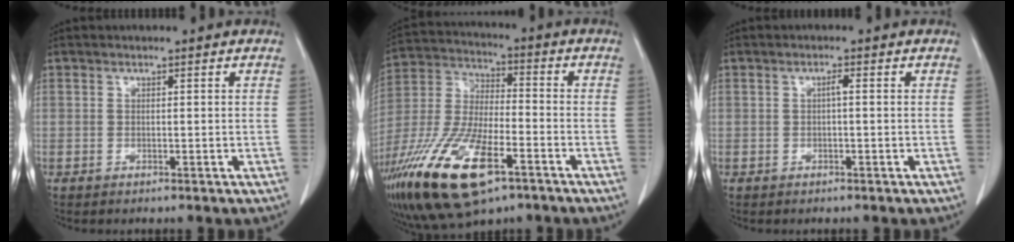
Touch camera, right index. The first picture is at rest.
{"total": 20.0, "force": [-10.6, 6.5, 15.7], "torque": [-0.354, -0.034, -0.193]}
{"total": 0.9, "force": [0.0, 0.1, 0.9], "torque": [-0.016, 0.002, 0.000]}